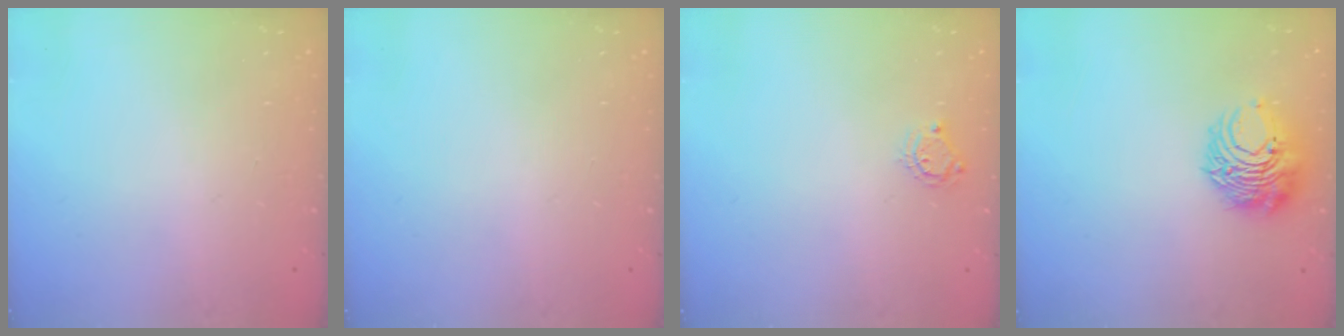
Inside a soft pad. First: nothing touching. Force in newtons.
{"total": 0.0}
{"total": 5.0, "press": 5.0, "slide": 0.4}
{"total": 9.2, "press": 9.2, "slide": 0.8}